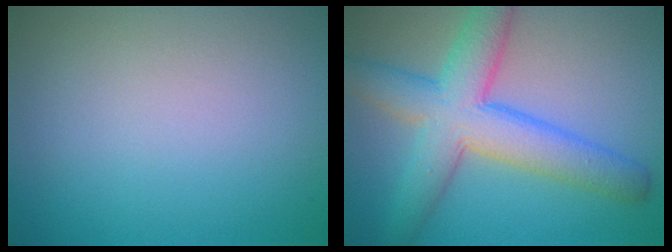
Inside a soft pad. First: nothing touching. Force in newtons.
{"total": 7.4, "press": 7.4, "slide": 0.1}